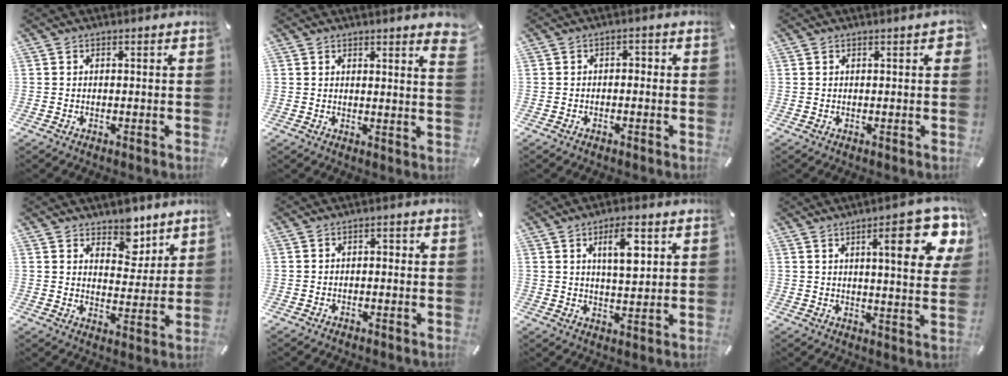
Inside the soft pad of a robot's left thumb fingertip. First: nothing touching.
{"total": 3.0, "force": [2.4, 0.1, 1.7], "torque": [-0.025, -0.014, 0.040]}
{"total": 1.8, "force": [-1.3, 1.0, 0.7], "torque": [-0.017, 0.009, -0.029]}
{"total": 1.9, "force": [0.6, 0.5, 1.7], "torque": [-0.027, 0.000, 0.007]}
{"total": 7.7, "force": [6.0, 4.7, 1.0], "torque": [0.005, -0.051, 0.105]}
{"total": 1.7, "force": [-1.2, 0.9, 0.8], "torque": [-0.017, 0.008, -0.027]}
{"total": 8.6, "force": [3.4, 3.3, 7.1], "torque": [-0.108, -0.010, 0.050]}
{"total": 16.6, "force": [7.3, 4.3, 14.3], "torque": [-0.196, -0.032, 0.103]}